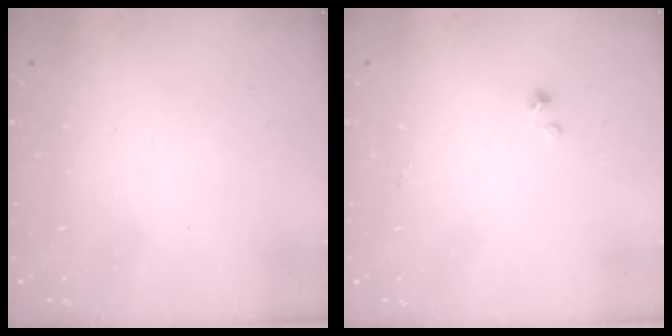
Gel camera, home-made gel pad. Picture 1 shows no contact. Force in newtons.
{"total": 0.0}